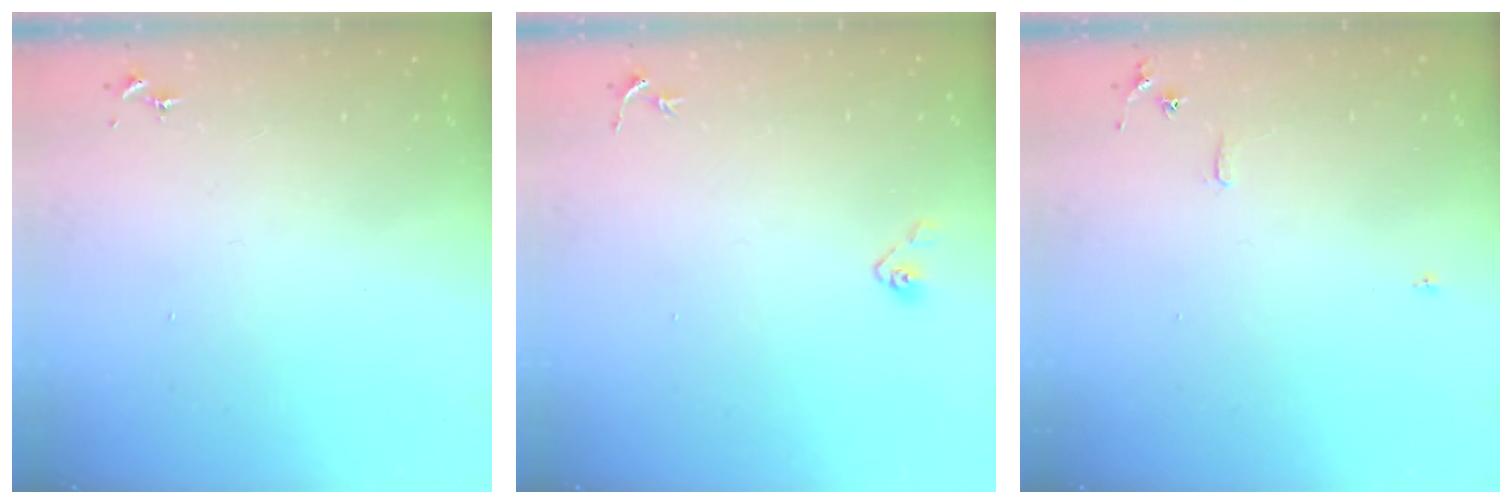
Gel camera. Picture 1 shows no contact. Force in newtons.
{"total": 4.1, "press": 3.9, "slide": 1.2}
{"total": 5.6, "press": 5.6, "slide": 0.6}